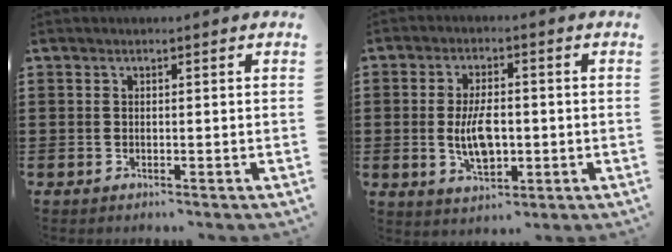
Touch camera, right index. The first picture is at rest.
{"total": 6.9, "force": [-0.6, 3.3, 6.0], "torque": [-0.119, -0.004, -0.016]}